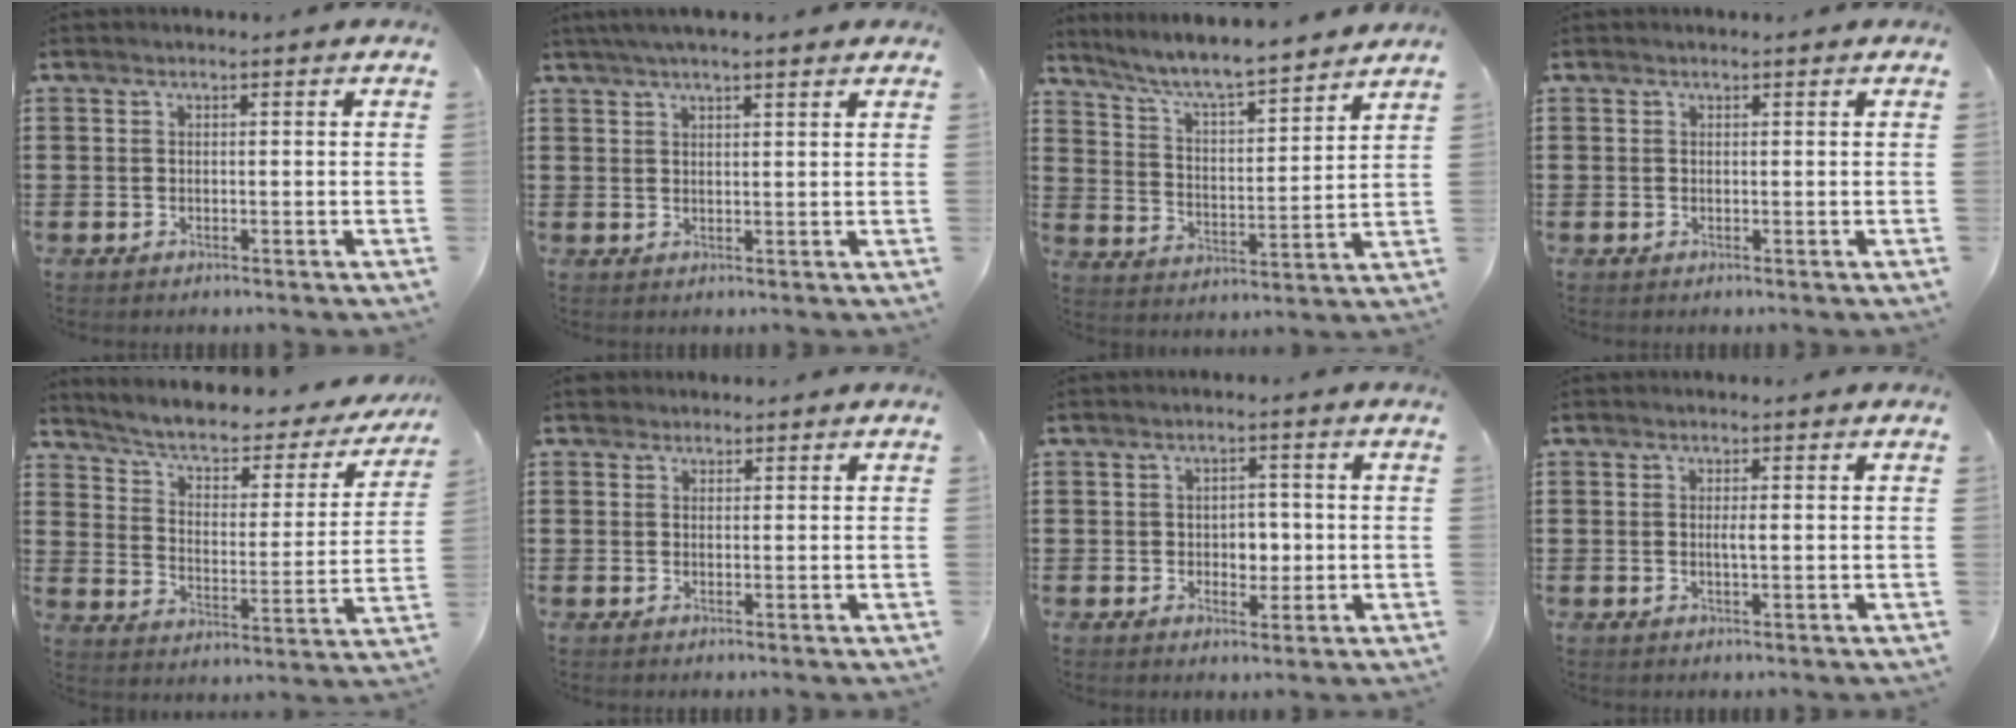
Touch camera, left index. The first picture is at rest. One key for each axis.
{"total": 3.3, "fx": 2.6, "fy": 0.3, "fz": 1.9, "tx": -0.043, "ty": 0.005, "tz": 0.048}
{"total": 6.4, "fx": 5.8, "fy": 0.0, "fz": 2.6, "tx": -0.073, "ty": -0.041, "tz": 0.095}
{"total": 0.0}
{"total": 4.5, "fx": 3.0, "fy": 1.6, "fz": 2.9, "tx": -0.070, "ty": -0.022, "tz": 0.042}
{"total": 1.3, "fx": 1.1, "fy": 0.7, "fz": 0.1, "tx": -0.005, "ty": 0.005, "tz": 0.022}
{"total": 3.0, "fx": -0.1, "fy": 2.3, "fz": 2.0, "tx": -0.036, "ty": 0.004, "tz": -0.009}
{"total": 1.2, "fx": 0.1, "fy": 0.1, "fz": 1.2, "tx": -0.024, "ty": -0.002, "tz": 0.001}